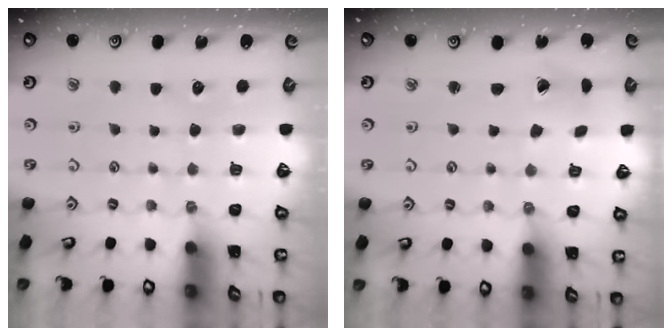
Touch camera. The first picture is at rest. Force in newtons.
{"total": 1.0, "press": 1.0, "slide": 0.1}